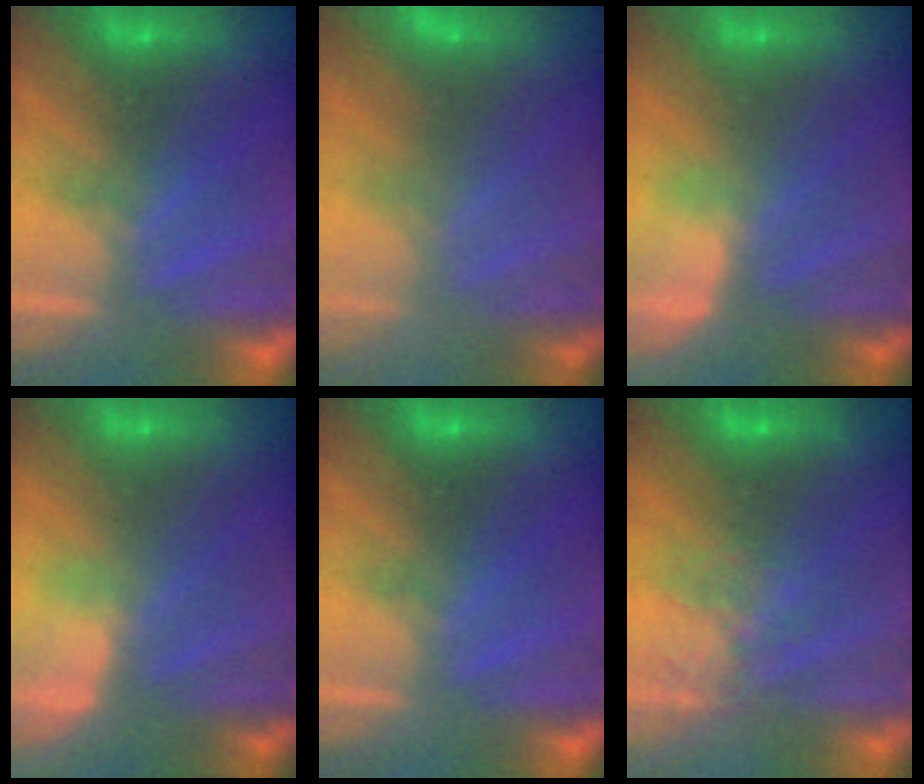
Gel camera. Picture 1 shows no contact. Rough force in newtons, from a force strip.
{"total": 3.0}
{"total": 2.8}
{"total": 2.8}
{"total": 0.0}
{"total": 4.4}